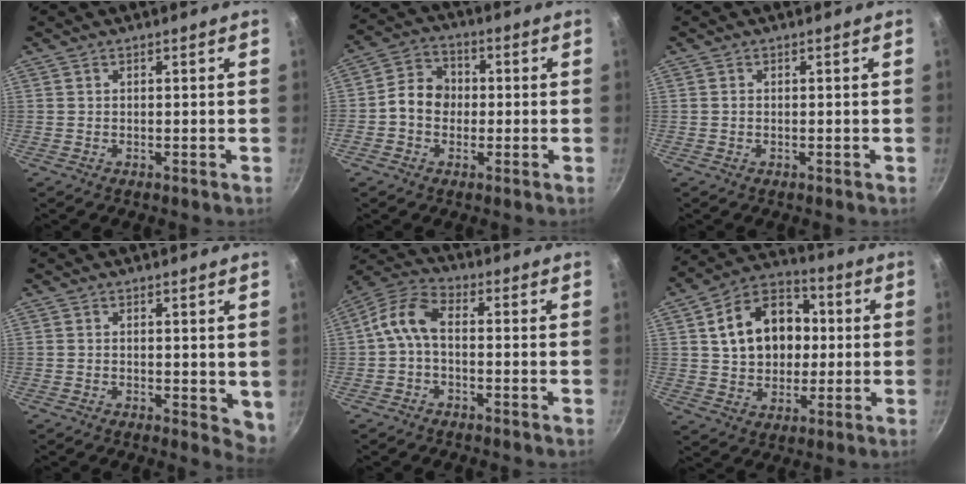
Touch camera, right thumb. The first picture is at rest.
{"total": 7.6, "force": [-0.6, 6.3, 4.1], "torque": [-0.042, 0.022, -0.028]}
{"total": 0.0}
{"total": 4.3, "force": [0.8, 2.0, 3.7], "torque": [-0.037, -0.009, 0.013]}
{"total": 7.0, "force": [-0.9, 4.0, 5.7], "torque": [-0.121, 0.034, -0.032]}
{"total": 16.6, "force": [2.4, 12.6, 10.5], "torque": [-0.139, 0.024, 0.035]}